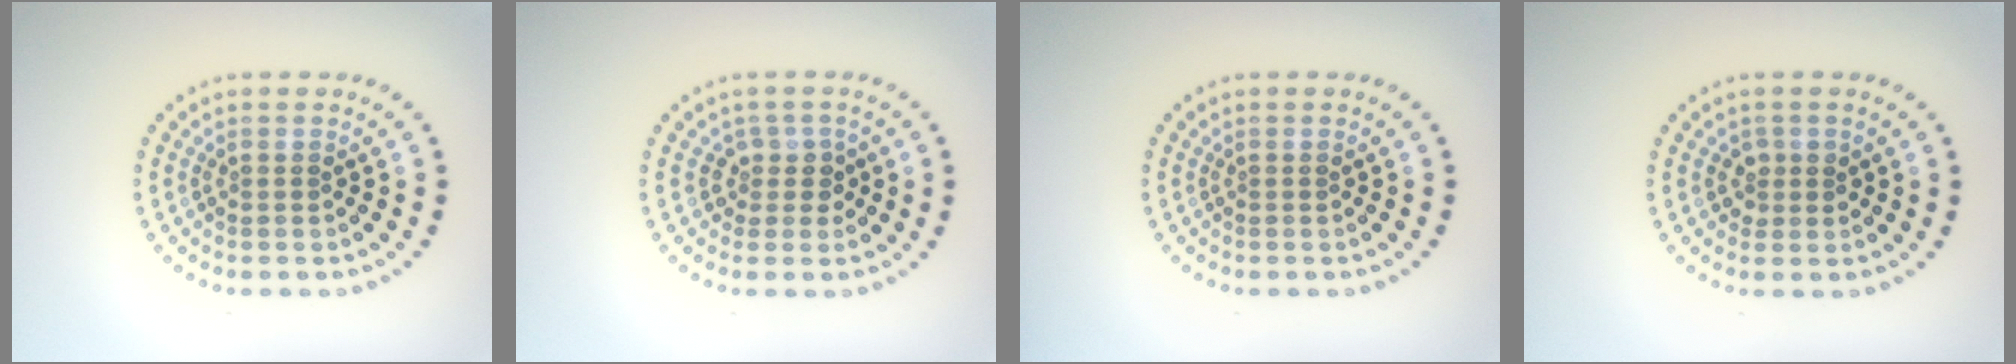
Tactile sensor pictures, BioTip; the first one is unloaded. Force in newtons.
{"total": 1.9, "press": 1.5, "slide": 1.1}
{"total": 0.0}
{"total": 1.2, "press": 1.1, "slide": 0.6}